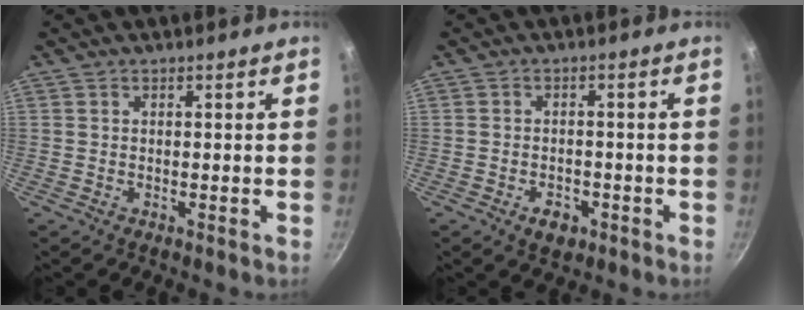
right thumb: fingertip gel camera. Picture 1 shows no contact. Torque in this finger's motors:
{"motor_torque": [-0.16, 0.09, 0.05, 0.07, 0.00]}